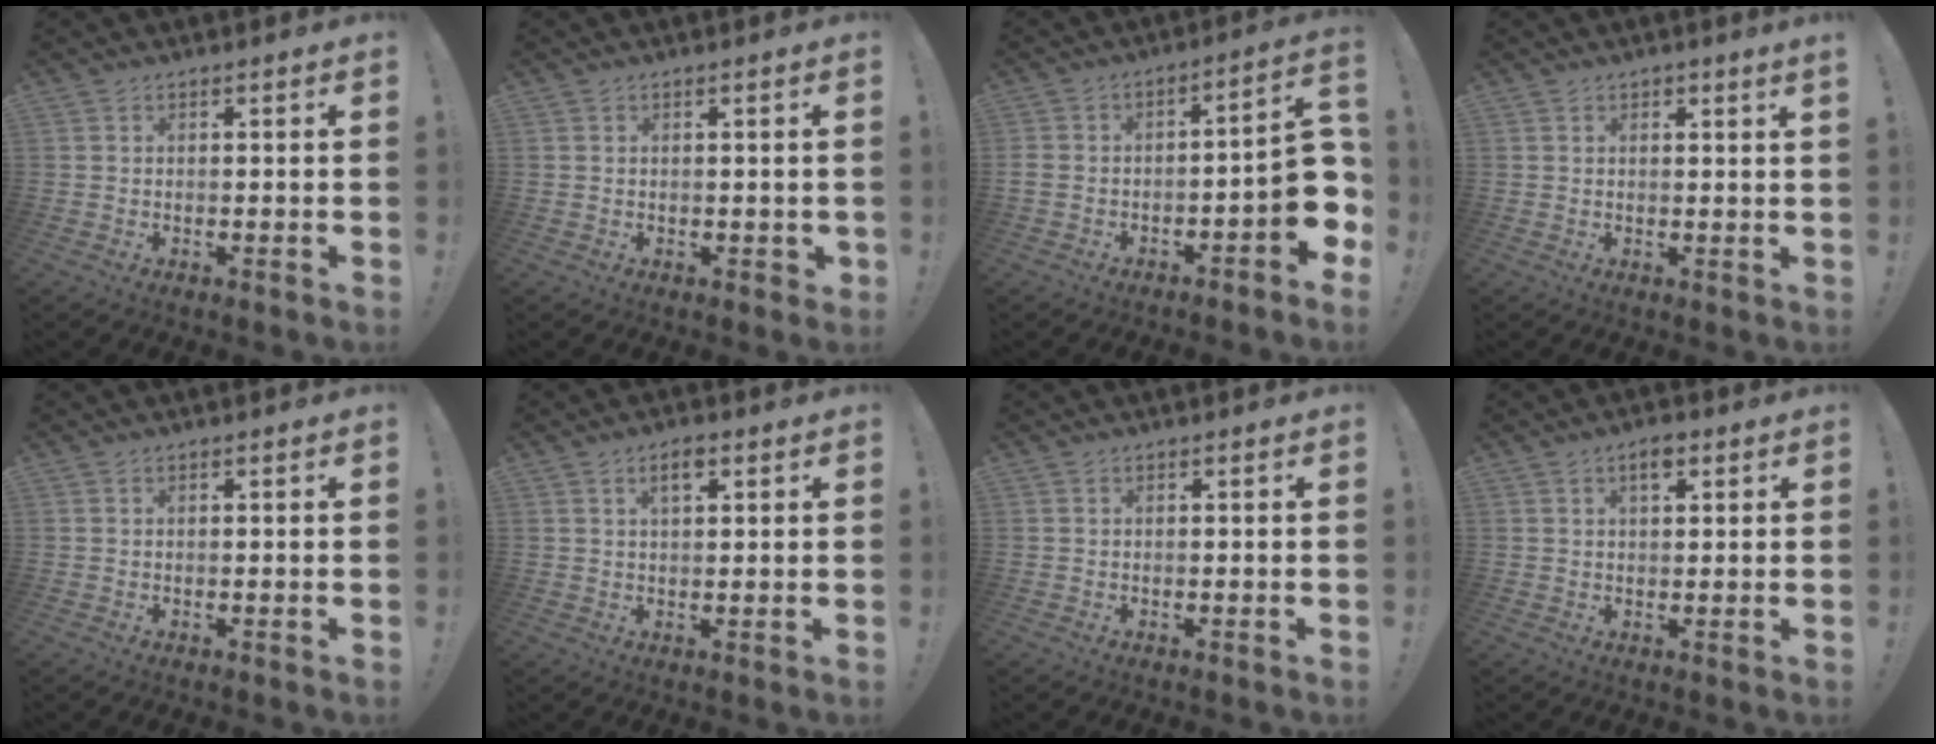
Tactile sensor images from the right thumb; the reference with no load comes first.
{"total": 1.2, "force": [0.0, 0.9, 0.9], "torque": [-0.012, 0.003, 0.001]}
{"total": 10.5, "force": [-3.2, 3.2, 9.5], "torque": [-0.135, 0.013, -0.055]}
{"total": 1.3, "force": [1.1, -0.3, 0.7], "torque": [-0.001, -0.008, 0.016]}
{"total": 0.0}
{"total": 3.9, "force": [1.8, 1.8, 2.9], "torque": [-0.040, -0.003, 0.027]}
{"total": 0.0}
{"total": 3.5, "force": [1.8, 1.7, 2.5], "torque": [-0.031, -0.004, 0.026]}